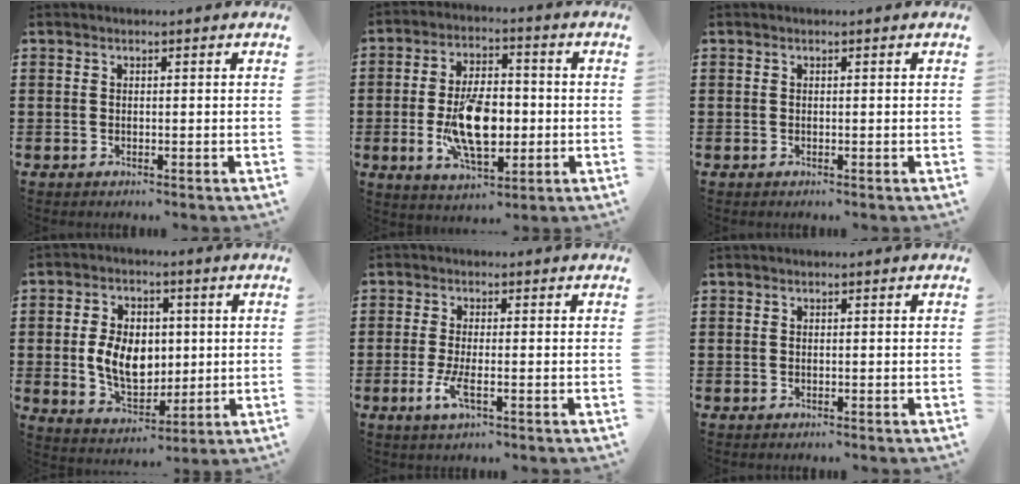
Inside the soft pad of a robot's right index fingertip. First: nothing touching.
{"total": 11.8, "force": [-1.9, 5.9, 10.1], "torque": [-0.191, -0.008, -0.035]}
{"total": 0.0}
{"total": 8.8, "force": [0.2, 6.2, 6.3], "torque": [-0.130, 0.006, -0.001]}
{"total": 3.8, "force": [-1.4, 0.9, 3.5], "torque": [-0.085, -0.013, -0.032]}
{"total": 0.0}